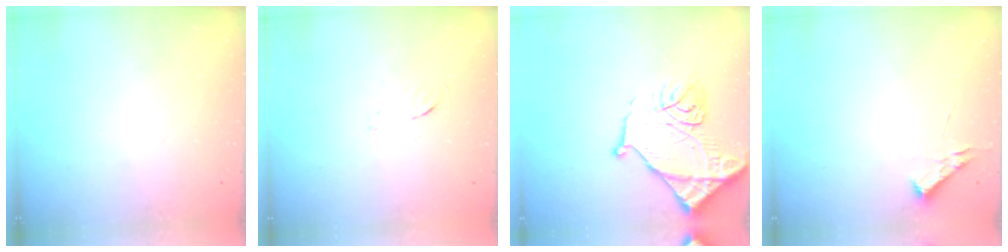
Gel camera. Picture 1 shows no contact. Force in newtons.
{"total": 3.3, "press": 3.3, "slide": 0.4}
{"total": 17.7, "press": 17.6, "slide": 1.7}
{"total": 2.7, "press": 2.7, "slide": 0.4}